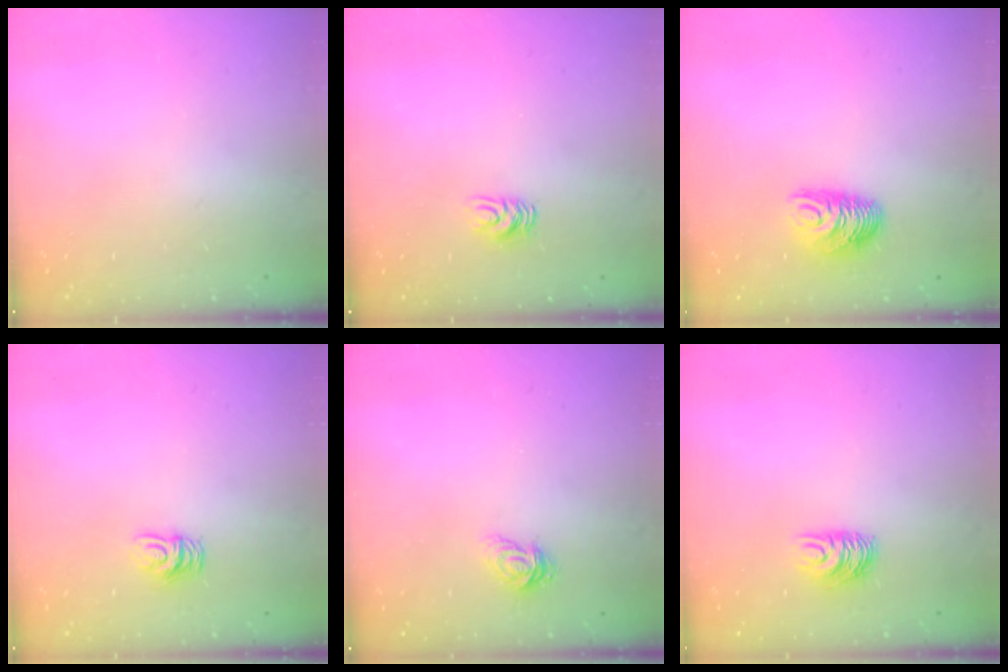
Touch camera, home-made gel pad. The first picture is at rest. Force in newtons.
{"total": 6.3, "press": 6.2, "slide": 0.6}
{"total": 8.6, "press": 8.6, "slide": 0.1}
{"total": 6.5, "press": 6.4, "slide": 0.5}
{"total": 3.2, "press": 3.2, "slide": 0.2}
{"total": 6.3, "press": 6.3, "slide": 0.5}